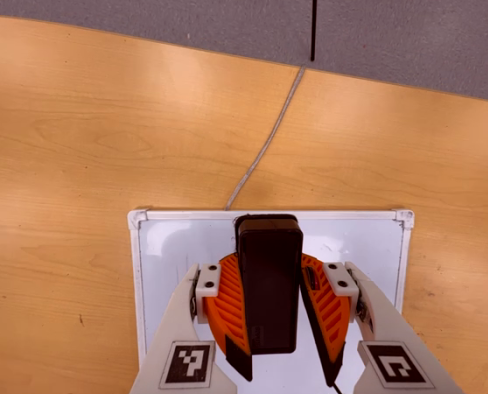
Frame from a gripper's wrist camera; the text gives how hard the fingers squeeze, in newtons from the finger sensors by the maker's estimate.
{"total": 9.8, "left": 9.2, "right": 10.3}